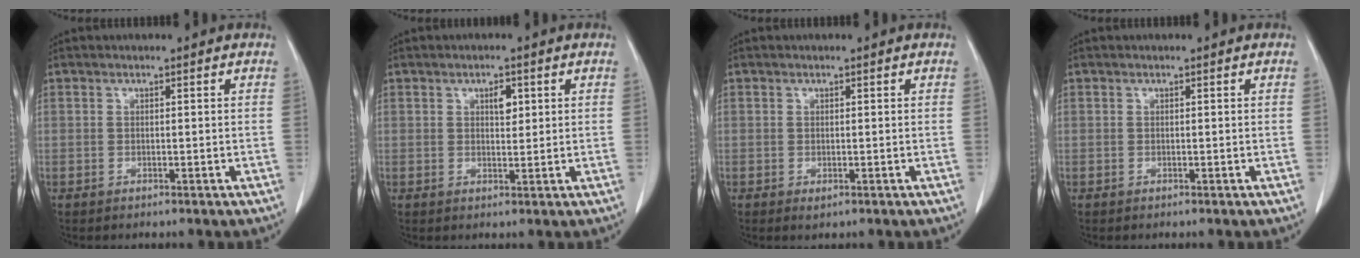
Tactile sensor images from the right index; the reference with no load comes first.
{"total": 2.3, "force": [0.9, 1.1, 1.8], "torque": [-0.028, -0.002, 0.015]}
{"total": 0.7, "force": [-0.2, 0.4, 0.6], "torque": [-0.008, -0.002, 0.000]}
{"total": 0.0}